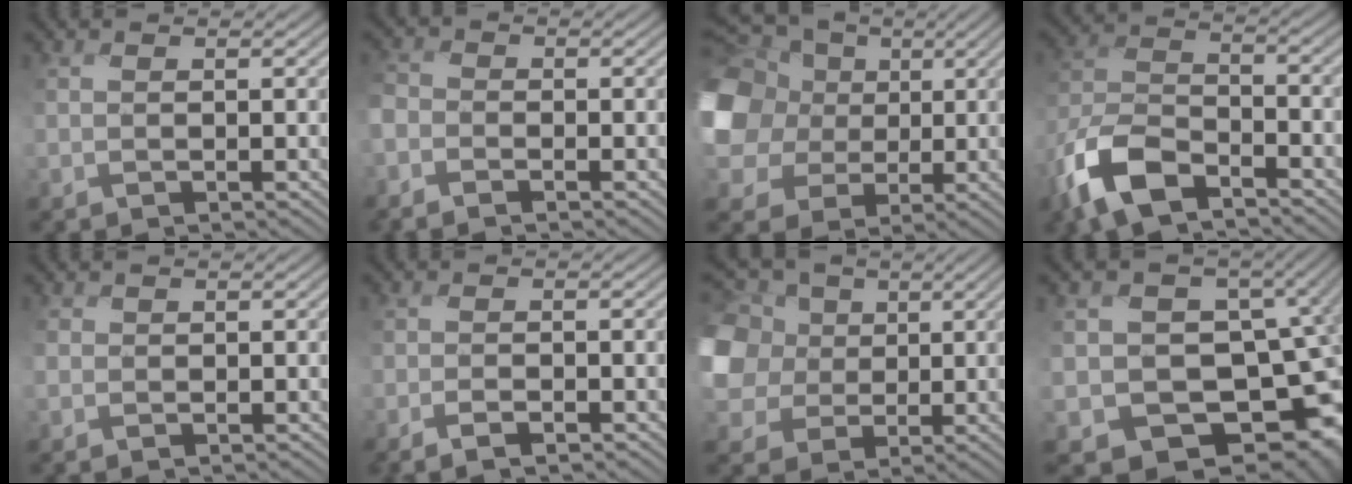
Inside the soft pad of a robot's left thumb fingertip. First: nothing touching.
{"total": 2.1, "force": [-1.7, 1.3, 0.4], "torque": [-0.013, 0.003, -0.047]}
{"total": 17.8, "force": [2.0, 15.1, 9.2], "torque": [-0.289, 0.014, 0.030]}
{"total": 10.6, "force": [-7.3, 4.9, 6.0], "torque": [-0.137, -0.005, -0.162]}
{"total": 1.6, "force": [0.1, 1.6, -0.2], "torque": [-0.008, -0.003, -0.004]}
{"total": 1.3, "force": [-1.1, -0.2, 0.6], "torque": [-0.008, 0.008, -0.025]}
{"total": 12.9, "force": [1.6, 11.1, 6.3], "torque": [-0.240, 0.004, 0.014]}
{"total": 13.6, "force": [-3.0, 10.7, 7.7], "torque": [-0.102, -0.016, -0.015]}